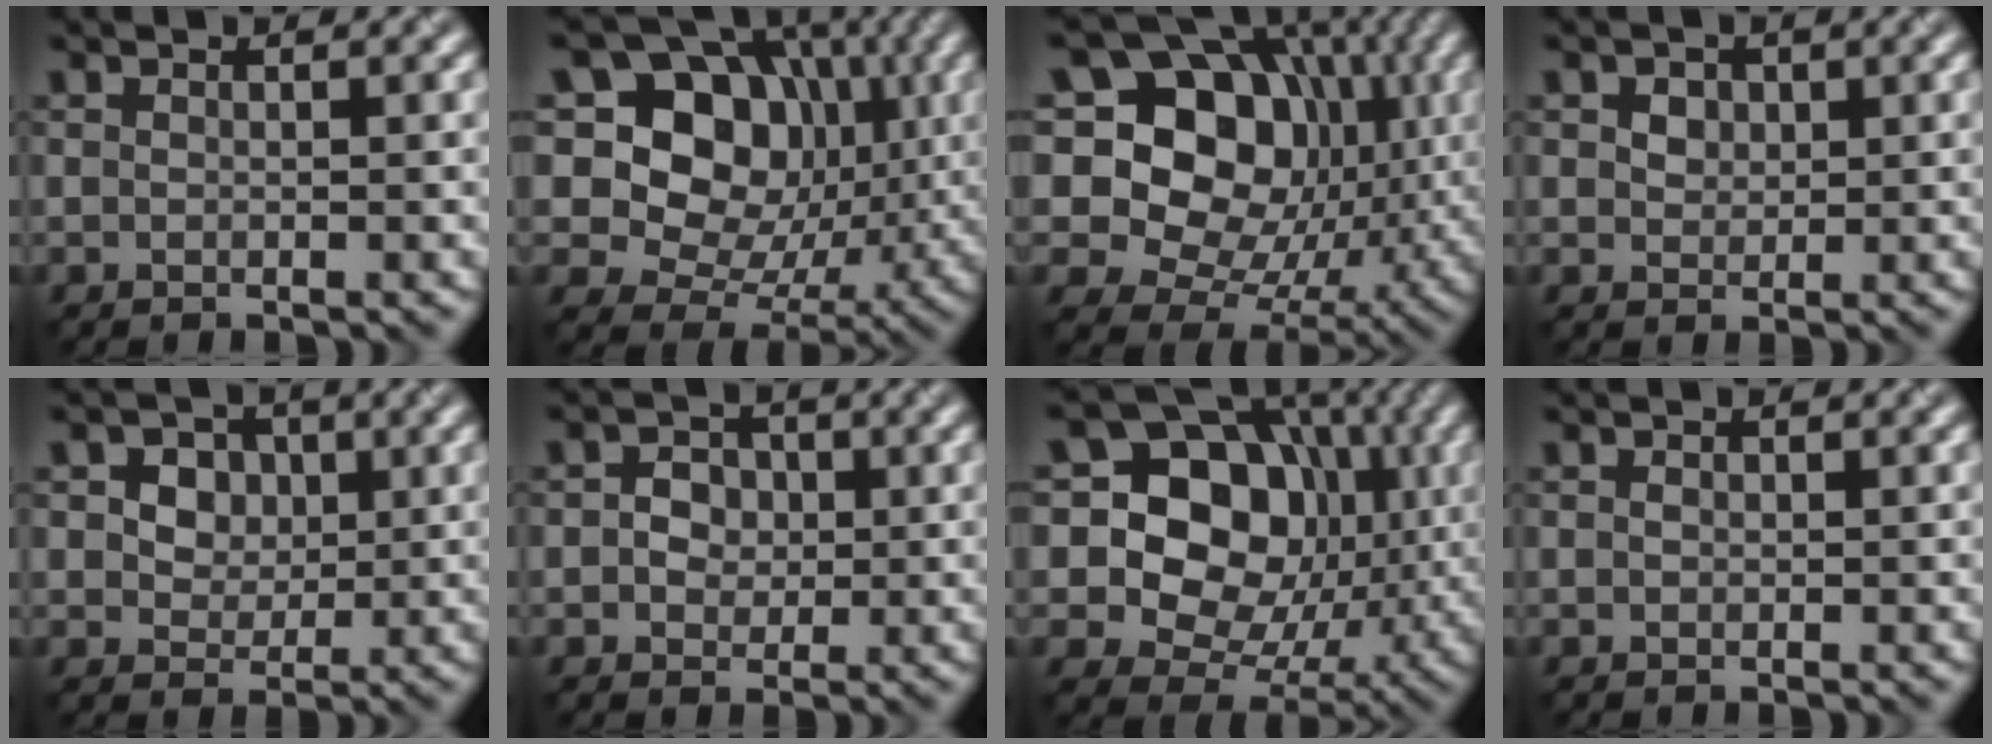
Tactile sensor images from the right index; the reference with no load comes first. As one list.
[{"total": 16.2, "force": [4.9, 12.8, 8.6], "torque": [-0.179, 0.065, 0.080]}, {"total": 19.6, "force": [5.8, 15.5, 10.5], "torque": [-0.221, 0.062, 0.087]}, {"total": 2.3, "force": [1.0, 1.7, 1.1], "torque": [-0.020, 0.011, 0.010]}, {"total": 5.6, "force": [2.2, 4.3, 2.8], "torque": [-0.049, 0.015, 0.025]}, {"total": 2.4, "force": [-0.1, 2.1, 1.1], "torque": [-0.011, 0.003, -0.010]}, {"total": 17.7, "force": [4.0, 14.7, 9.1], "torque": [-0.197, 0.050, 0.065]}, {"total": 0.5, "force": [0.1, 0.4, 0.3], "torque": [-0.003, -0.002, -0.001]}]